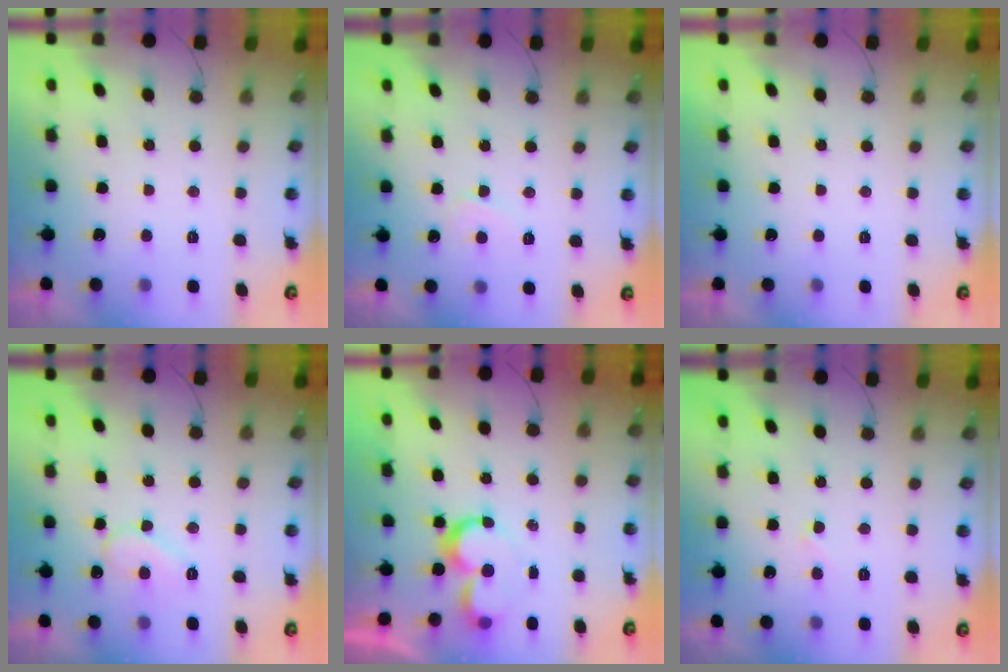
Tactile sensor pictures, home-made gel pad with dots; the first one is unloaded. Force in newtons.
{"total": 4.2, "press": 4.2, "slide": 0.3}
{"total": 1.6, "press": 1.6, "slide": 0.0}
{"total": 8.8, "press": 8.7, "slide": 0.8}
{"total": 7.8, "press": 7.7, "slide": 0.8}
{"total": 3.5, "press": 3.5, "slide": 0.2}